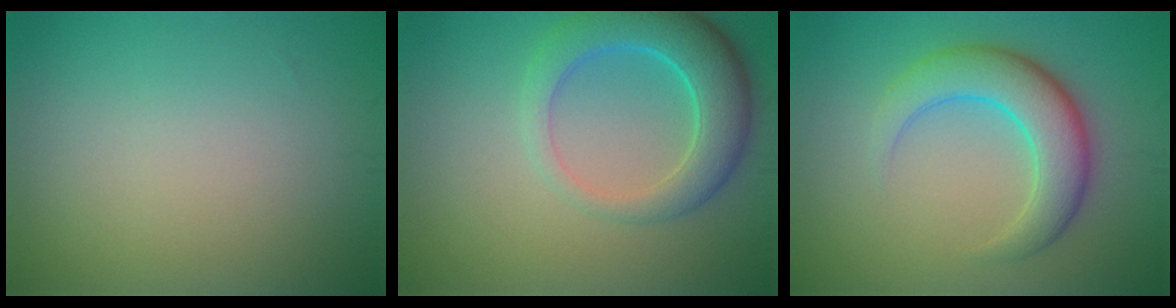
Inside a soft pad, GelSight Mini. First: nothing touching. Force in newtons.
{"total": 5.8, "press": 5.7, "slide": 0.3}
{"total": 5.6, "press": 5.6, "slide": 0.1}